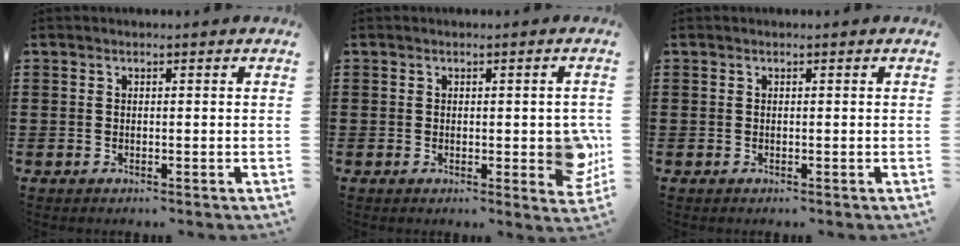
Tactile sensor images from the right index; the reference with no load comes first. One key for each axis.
{"total": 4.3, "fx": -0.2, "fy": 1.5, "fz": 4.0, "tx": -0.042, "ty": -0.006, "tz": -0.007}
{"total": 0.0}